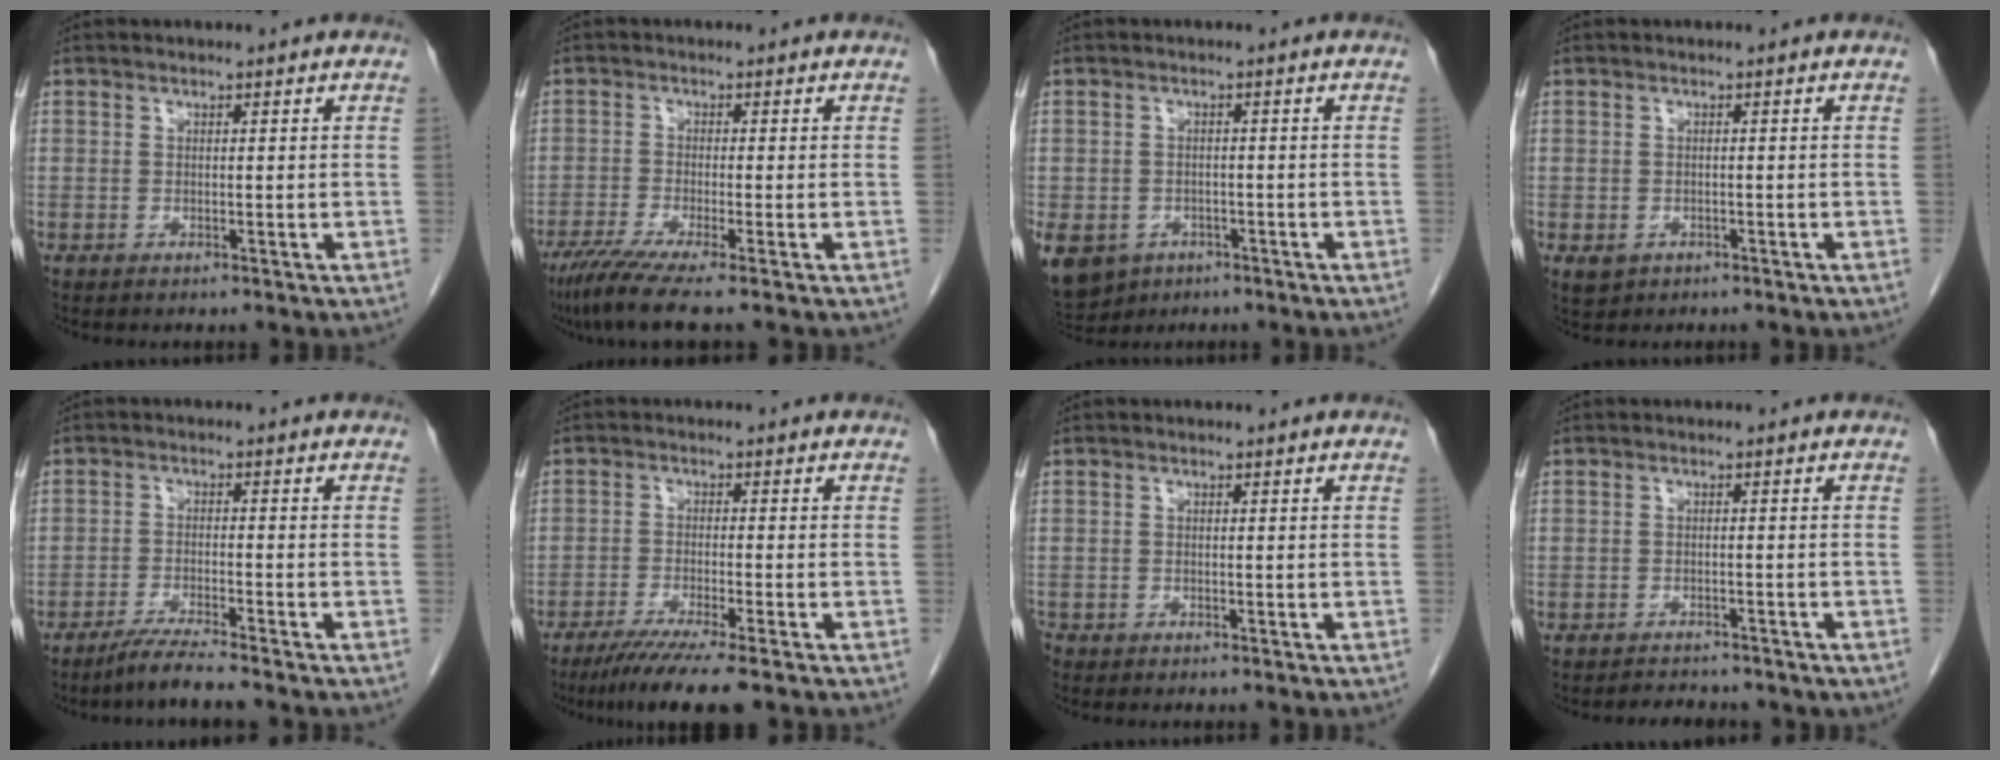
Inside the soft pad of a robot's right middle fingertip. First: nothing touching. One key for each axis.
{"total": 6.3, "fx": -4.7, "fy": -0.7, "fz": 4.1, "tx": -0.068, "ty": -0.021, "tz": -0.086}
{"total": 14.2, "fx": -7.1, "fy": 11.0, "fz": 5.4, "tx": -0.165, "ty": -0.009, "tz": -0.093}
{"total": 2.0, "fx": -1.0, "fy": 1.6, "fz": 0.7, "tx": -0.011, "ty": 0.002, "tz": -0.007}
{"total": 4.7, "fx": -4.0, "fy": -0.9, "fz": 2.3, "tx": -0.046, "ty": -0.017, "tz": -0.077}
{"total": 7.7, "fx": -5.9, "fy": -0.6, "fz": 5.0, "tx": -0.078, "ty": -0.021, "tz": -0.096}
{"total": 1.0, "fx": -0.8, "fy": 0.5, "fz": 0.2, "tx": -0.007, "ty": 0.000, "tz": -0.017}
{"total": 4.3, "fx": -3.8, "fy": 1.6, "fz": 1.1, "tx": -0.018, "ty": 0.001, "tz": -0.046}